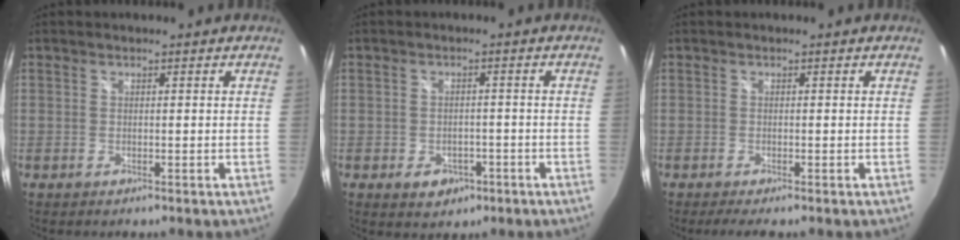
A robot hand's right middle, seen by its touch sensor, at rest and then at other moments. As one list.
[{"total": 4.7, "force": [-2.1, 3.5, 2.2], "torque": [-0.047, 0.001, -0.021]}, {"total": 1.9, "force": [-1.5, -0.4, 1.1], "torque": [-0.021, -0.010, -0.027]}]